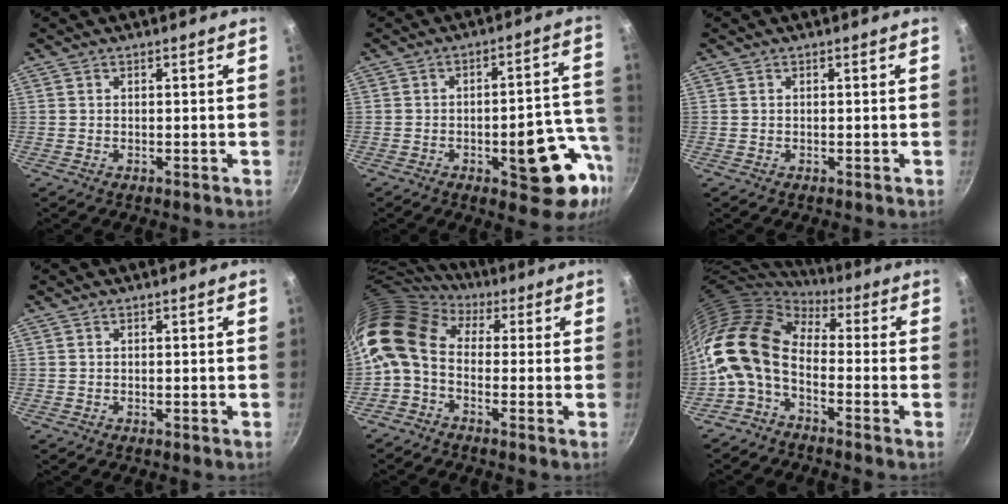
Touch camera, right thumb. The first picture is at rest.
{"total": 15.9, "force": [-5.5, 6.6, 13.4], "torque": [-0.110, 0.040, -0.070]}
{"total": 0.0}
{"total": 0.0}
{"total": 12.5, "force": [0.9, 8.6, 8.9], "torque": [-0.166, 0.023, -0.008]}
{"total": 13.5, "force": [-1.8, 8.3, 10.5], "torque": [-0.192, 0.026, -0.053]}